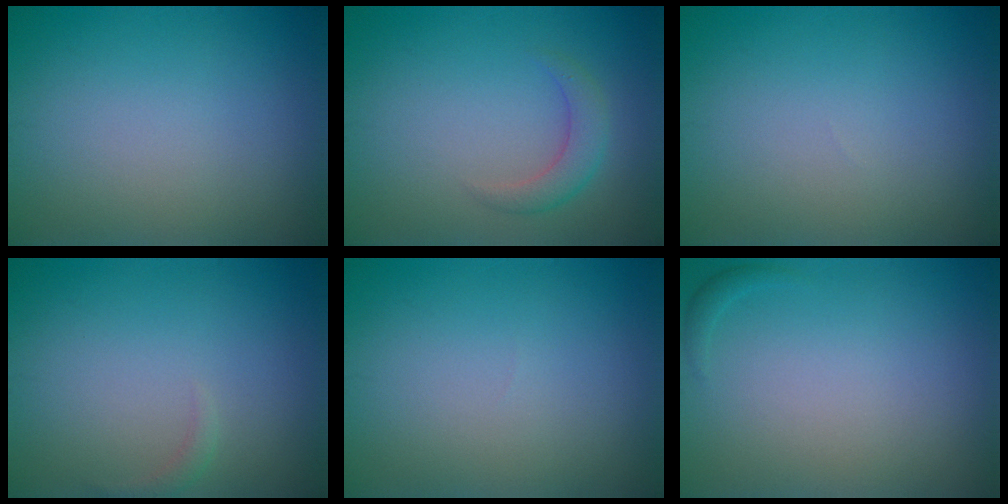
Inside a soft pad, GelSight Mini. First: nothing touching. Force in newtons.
{"total": 2.3, "press": 2.3, "slide": 0.1}
{"total": 0.0}
{"total": 0.8, "press": 0.7, "slide": 0.1}
{"total": 0.0}
{"total": 0.6, "press": 0.6, "slide": 0.1}